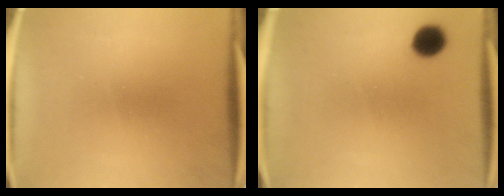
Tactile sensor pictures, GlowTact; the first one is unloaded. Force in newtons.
{"total": 5.1}